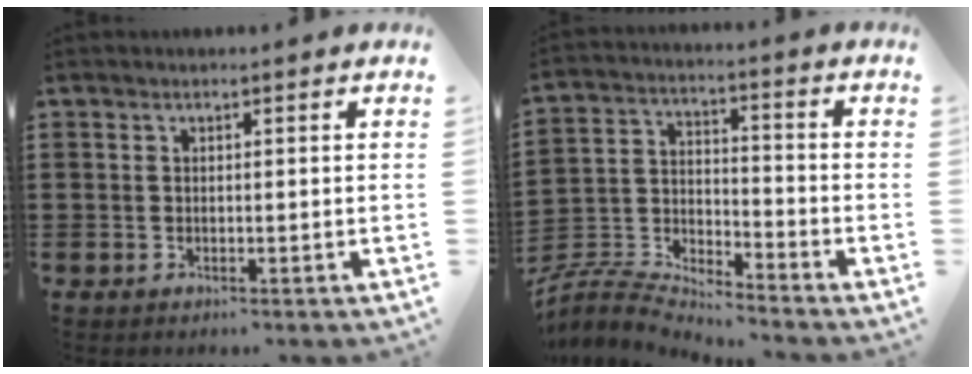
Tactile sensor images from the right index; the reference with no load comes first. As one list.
[{"total": 5.3, "force": [-5.2, 0.6, 0.7], "torque": [-0.041, -0.012, -0.114]}]